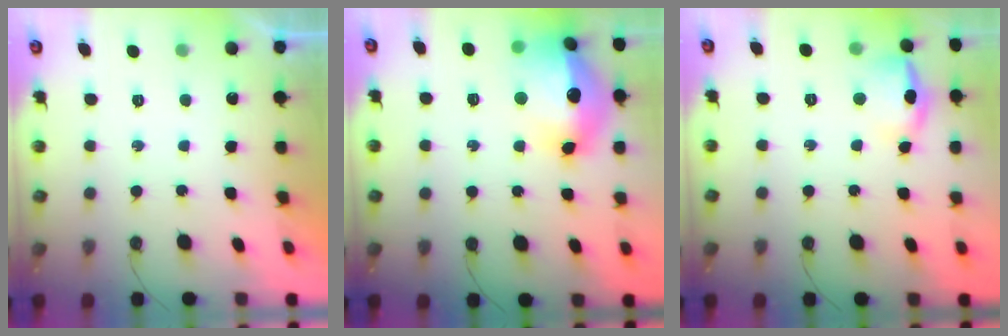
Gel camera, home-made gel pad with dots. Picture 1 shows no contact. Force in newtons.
{"total": 20.2, "press": 20.1, "slide": 1.8}
{"total": 15.2, "press": 11.7, "slide": 9.8}